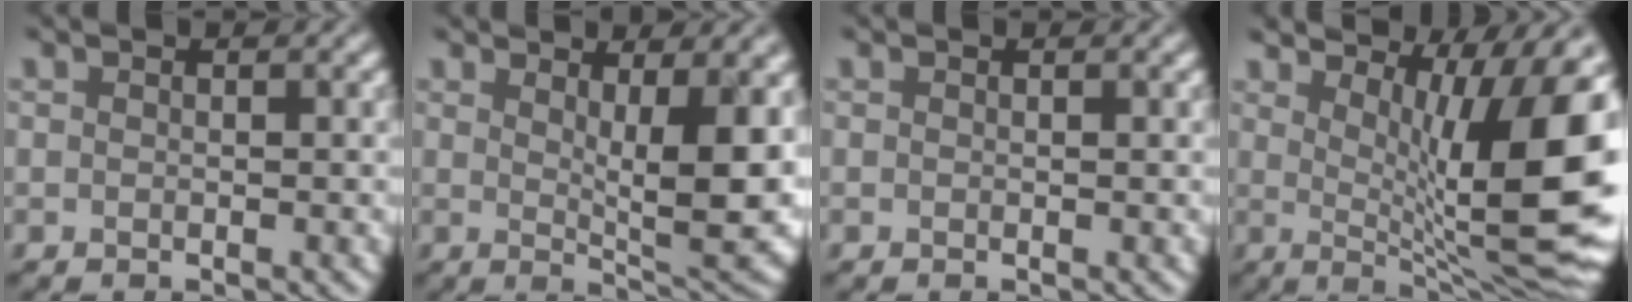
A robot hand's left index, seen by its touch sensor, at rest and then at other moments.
{"total": 8.5, "force": [1.9, 2.7, 7.8], "torque": [-0.114, -0.015, 0.035]}
{"total": 0.0}
{"total": 14.4, "force": [3.3, 4.7, 13.1], "torque": [-0.153, 0.005, 0.050]}